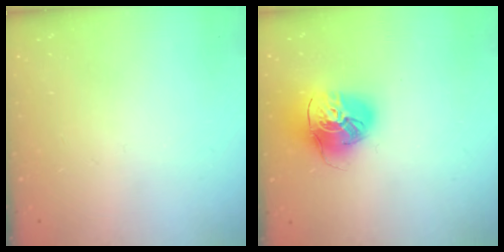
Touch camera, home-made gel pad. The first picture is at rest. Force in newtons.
{"total": 16.2, "press": 16.1, "slide": 2.0}